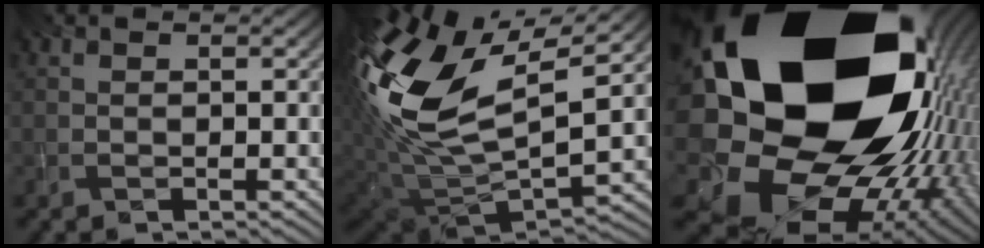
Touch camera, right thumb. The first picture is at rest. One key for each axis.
{"total": 16.6, "fx": 4.7, "fy": 8.5, "fz": 13.4, "tx": -0.309, "ty": 0.000, "tz": 0.088}
{"total": 25.1, "fx": 4.9, "fy": 19.0, "fz": 15.7, "tx": -0.323, "ty": -0.085, "tz": 0.081}